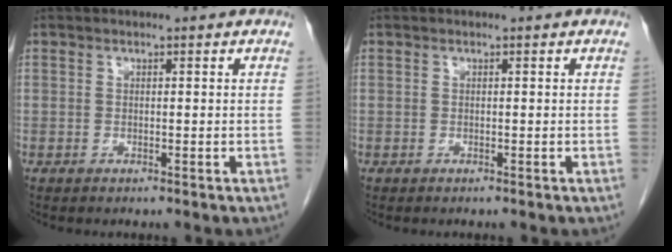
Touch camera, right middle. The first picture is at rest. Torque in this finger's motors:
{"motor_torque": [0.46, 0.06, -0.05, 0.00]}